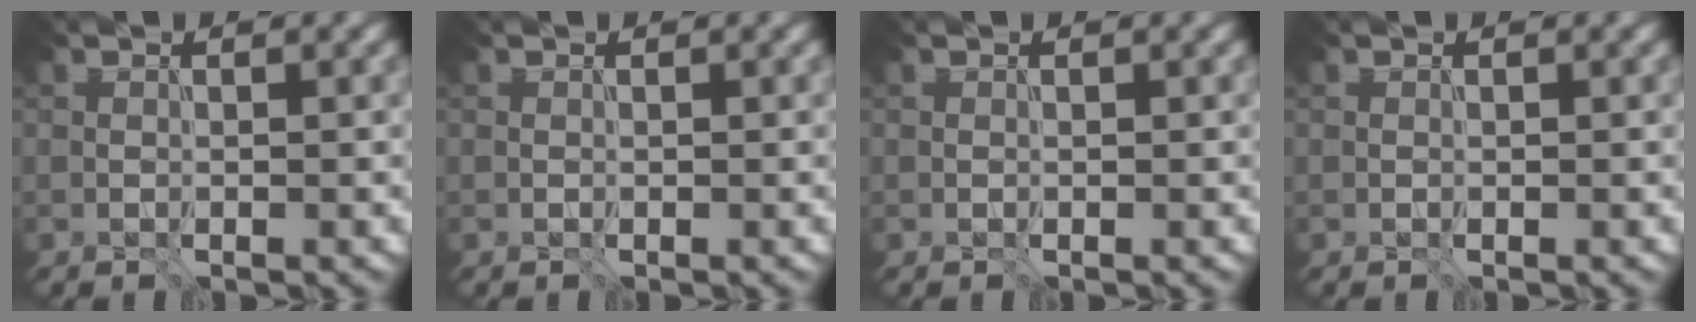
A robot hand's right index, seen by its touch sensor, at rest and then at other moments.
{"total": 0.0}
{"total": 0.0}
{"total": 0.0}